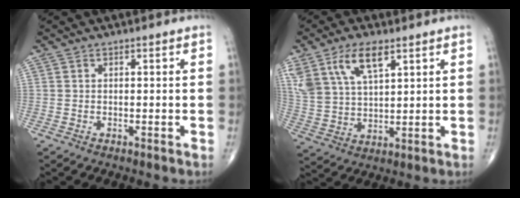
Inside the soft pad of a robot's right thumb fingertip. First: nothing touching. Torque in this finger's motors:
{"motor_torque": [-0.21, 1.44, 1.19, 0.63, 0.17]}